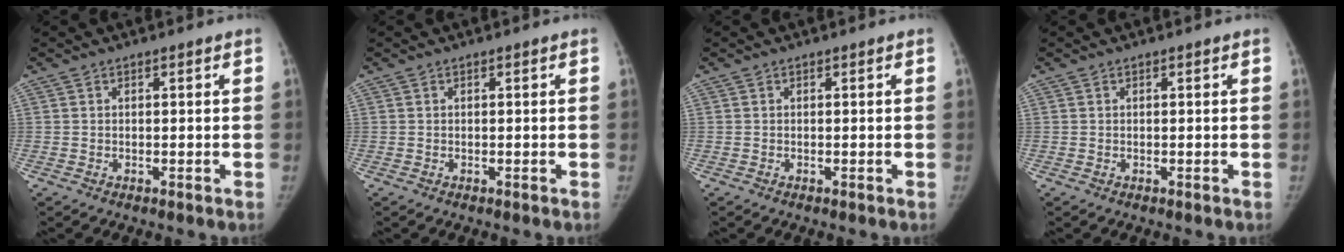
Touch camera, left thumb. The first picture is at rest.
{"total": 0.0}
{"total": 0.0}
{"total": 0.0}